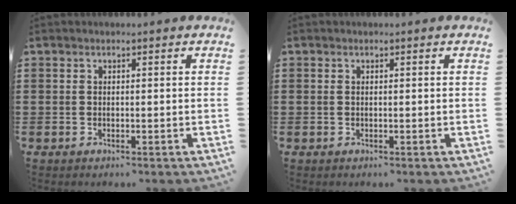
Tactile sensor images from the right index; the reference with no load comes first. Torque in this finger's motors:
{"motor_torque": [0.18, 0.15, 0.02, 0.02]}